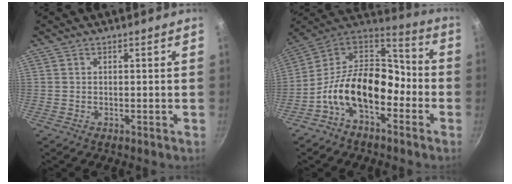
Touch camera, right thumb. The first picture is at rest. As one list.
[{"total": 17.8, "force": [-6.0, 11.1, 12.5], "torque": [-0.184, 0.070, -0.132]}]